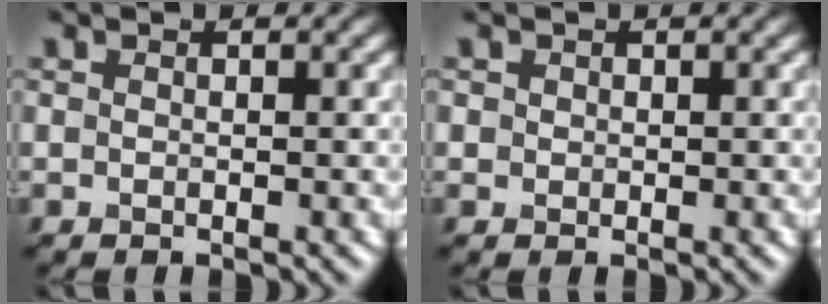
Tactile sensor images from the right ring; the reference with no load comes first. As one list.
[{"total": 0.7, "force": [0.2, 0.7, 0.1], "torque": [0.003, -0.002, 0.002]}]